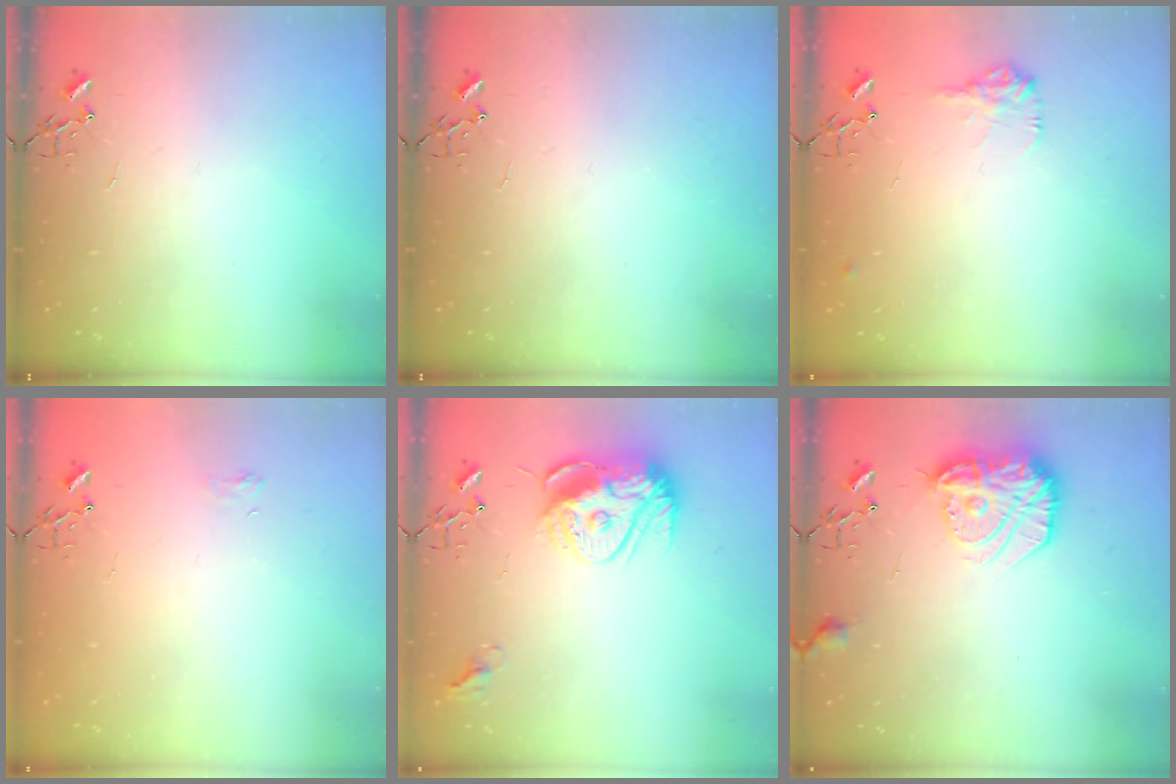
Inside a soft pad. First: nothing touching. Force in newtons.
{"total": 0.0}
{"total": 9.5, "press": 9.5, "slide": 0.4}
{"total": 5.1, "press": 5.1, "slide": 0.6}
{"total": 15.6, "press": 15.6, "slide": 1.3}
{"total": 17.2, "press": 17.2, "slide": 1.1}